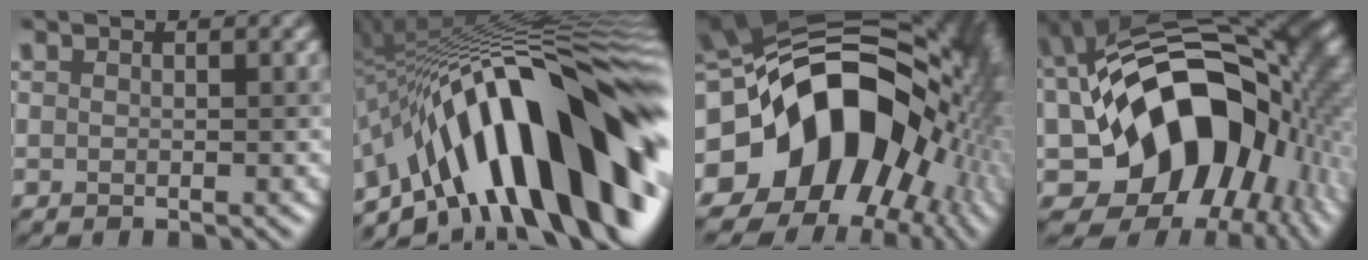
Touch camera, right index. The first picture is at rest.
{"total": 17.7, "force": [-4.6, 7.1, 15.6], "torque": [-0.202, 0.050, -0.099]}
{"total": 19.9, "force": [-1.1, 14.4, 13.7], "torque": [-0.223, -0.006, -0.011]}
{"total": 18.0, "force": [-2.4, 12.6, 12.6], "torque": [-0.176, -0.004, -0.042]}